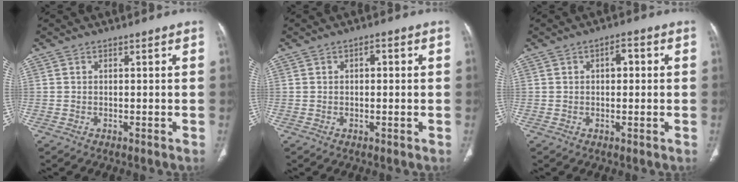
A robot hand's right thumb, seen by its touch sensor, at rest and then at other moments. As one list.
[{"total": 1.5, "force": [0.3, 0.9, 1.2], "torque": [-0.009, 0.006, 0.001]}, {"total": 2.9, "force": [0.5, 1.6, 2.3], "torque": [-0.022, 0.012, 0.005]}]